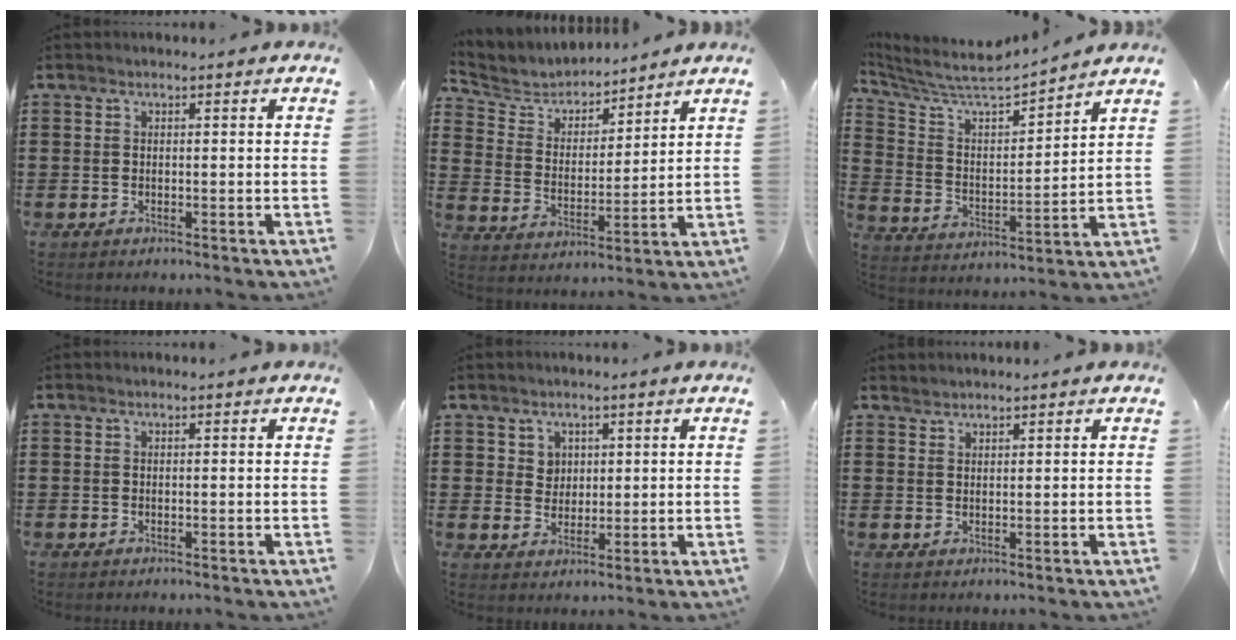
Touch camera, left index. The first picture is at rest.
{"total": 5.1, "force": [4.8, 1.6, 0.3], "torque": [-0.040, -0.028, 0.080]}
{"total": 7.4, "force": [7.0, 0.6, 2.3], "torque": [-0.078, -0.055, 0.117]}
{"total": 0.0}
{"total": 2.9, "force": [1.3, 2.4, 0.6], "torque": [-0.016, 0.004, 0.023]}
{"total": 1.0, "force": [1.0, 0.0, -0.1], "torque": [0.000, -0.001, 0.021]}